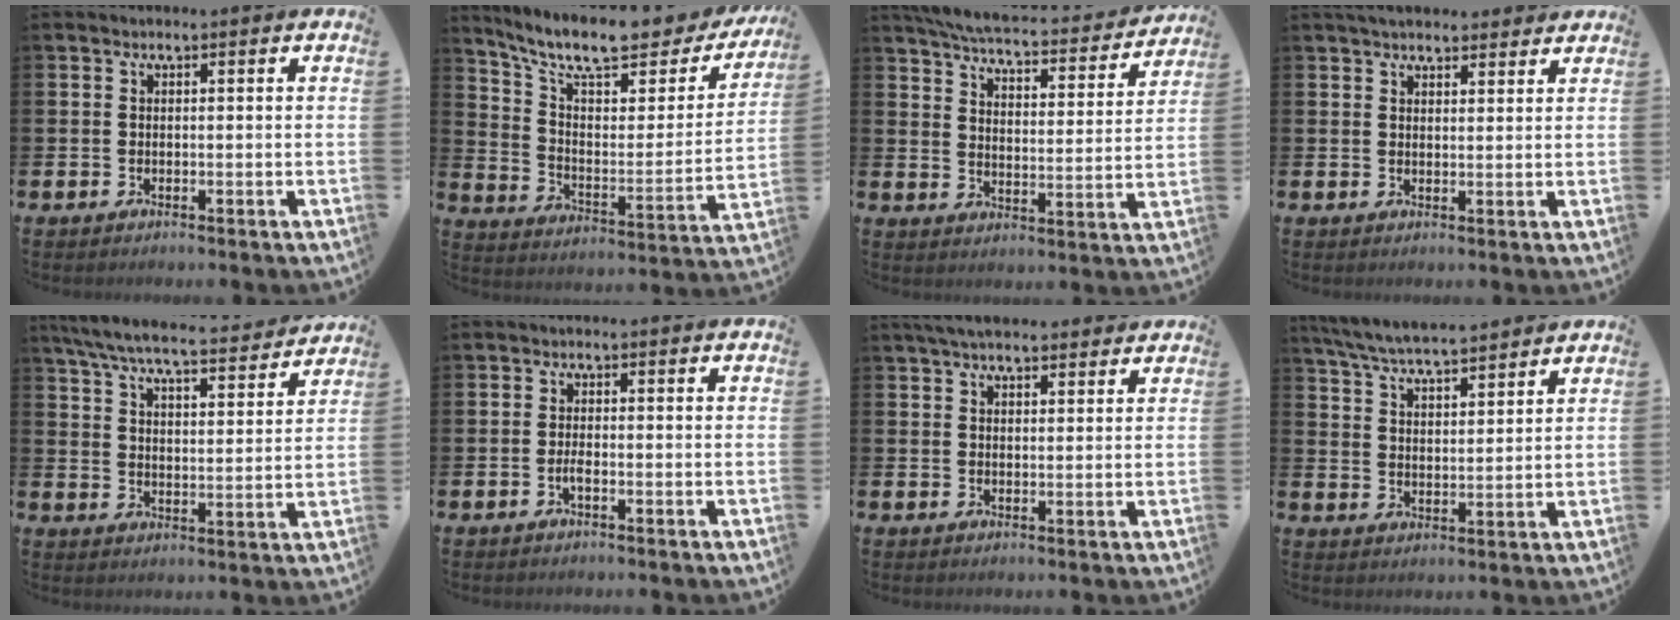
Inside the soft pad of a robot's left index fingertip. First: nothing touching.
{"total": 10.6, "force": [8.7, 3.1, 5.3], "torque": [-0.125, -0.055, 0.146]}
{"total": 5.8, "force": [5.5, 0.6, 1.7], "torque": [-0.060, -0.041, 0.092]}
{"total": 3.5, "force": [3.3, 0.9, 0.7], "torque": [-0.017, -0.010, 0.061]}
{"total": 7.6, "force": [7.0, 0.7, 2.9], "torque": [-0.084, -0.043, 0.119]}
{"total": 1.2, "force": [-0.6, 0.3, 1.1], "torque": [-0.028, 0.002, -0.010]}
{"total": 4.1, "force": [3.8, 1.0, 1.3], "torque": [-0.029, -0.008, 0.070]}
{"total": 6.3, "force": [6.2, 0.3, 1.4], "torque": [-0.051, -0.034, 0.109]}